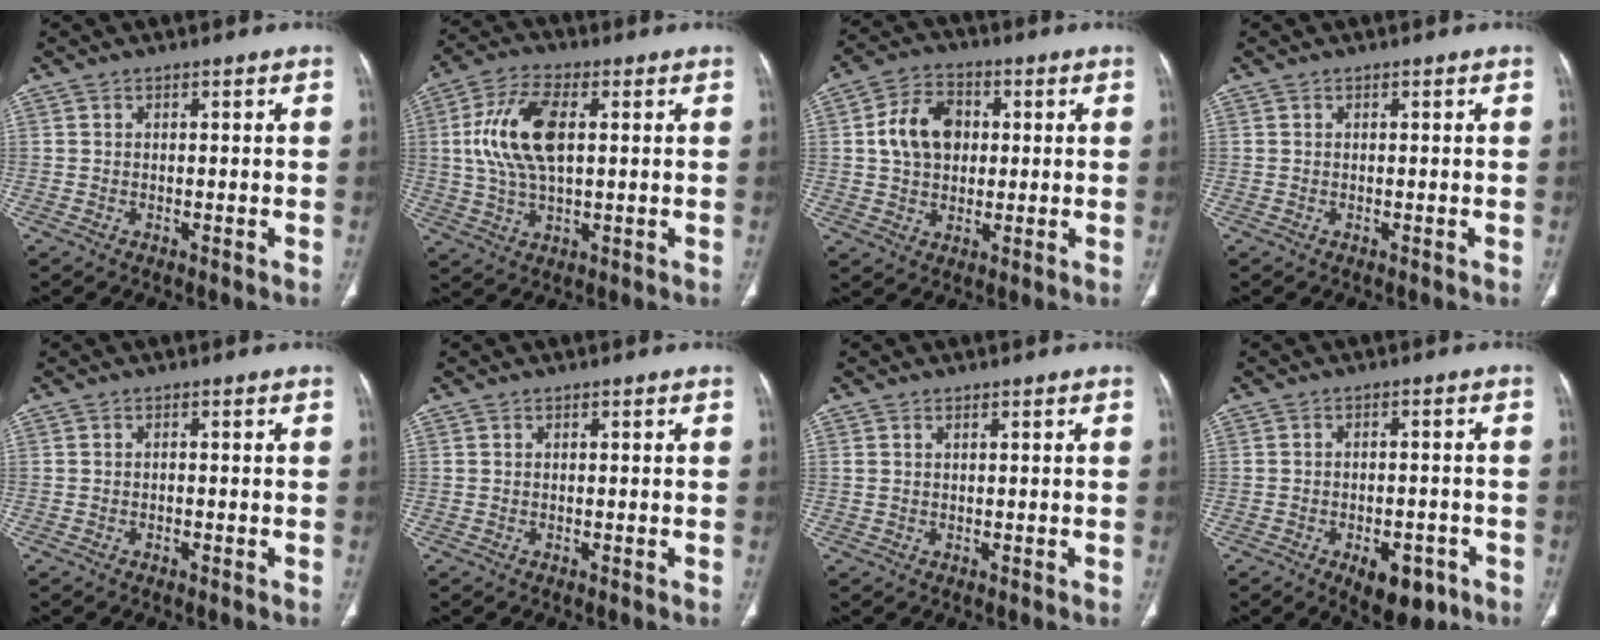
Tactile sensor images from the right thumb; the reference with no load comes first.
{"total": 13.1, "force": [2.2, 6.5, 11.2], "torque": [-0.232, 0.007, 0.042]}
{"total": 10.6, "force": [1.5, 7.9, 6.9], "torque": [-0.102, 0.010, 0.022]}
{"total": 0.0}
{"total": 0.5, "force": [-0.3, 0.3, 0.3], "torque": [-0.009, 0.003, -0.005]}
{"total": 0.0}
{"total": 0.5, "force": [0.3, 0.2, 0.4], "torque": [-0.012, 0.008, 0.009]}
{"total": 8.3, "force": [-4.2, 4.5, 5.6], "torque": [-0.057, 0.016, -0.048]}